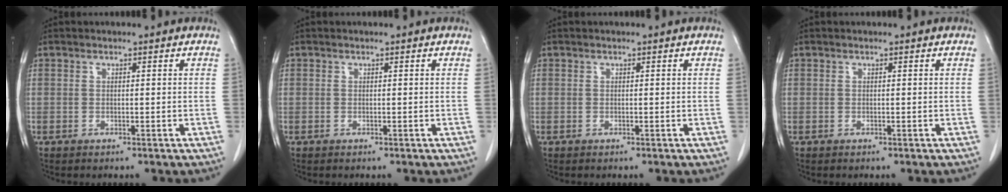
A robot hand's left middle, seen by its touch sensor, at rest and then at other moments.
{"total": 0.0}
{"total": 0.0}
{"total": 0.0}